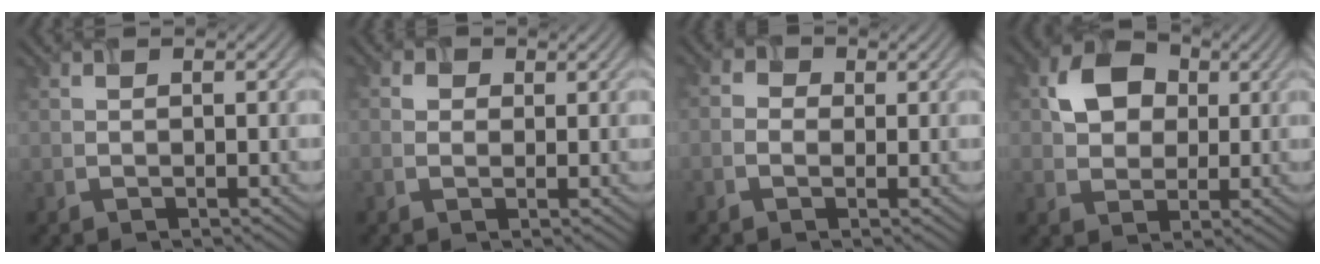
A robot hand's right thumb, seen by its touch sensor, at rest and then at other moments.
{"total": 1.4, "force": [0.5, 1.2, 0.3], "torque": [-0.002, -0.007, 0.002]}
{"total": 1.5, "force": [-0.3, 1.3, 0.5], "torque": [-0.009, -0.002, -0.014]}
{"total": 6.3, "force": [1.5, 5.1, 3.3], "torque": [-0.070, 0.006, 0.017]}